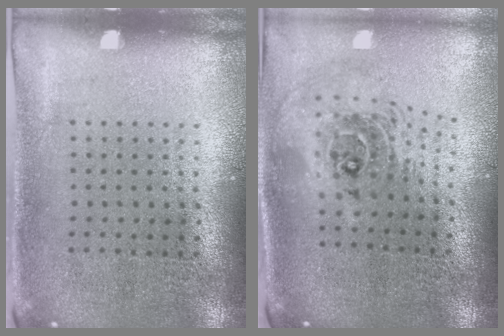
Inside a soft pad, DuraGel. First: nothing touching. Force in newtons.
{"total": 2.1, "press": 1.7, "slide": 1.4}